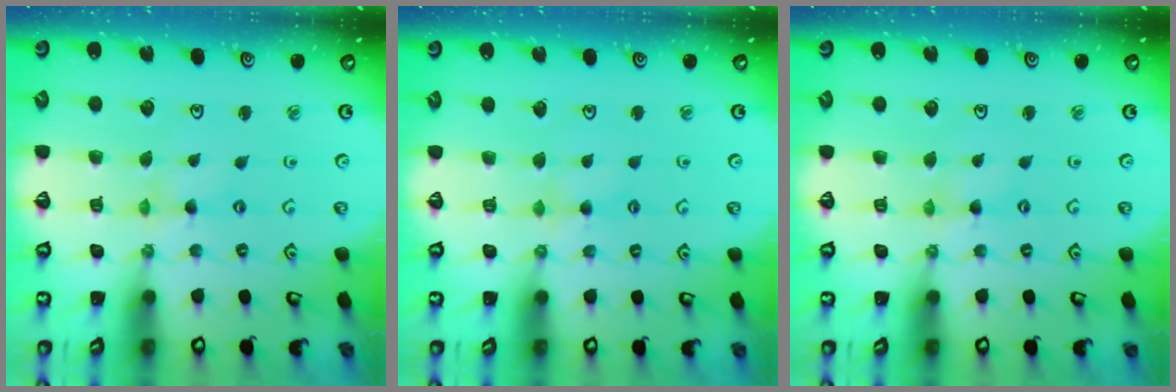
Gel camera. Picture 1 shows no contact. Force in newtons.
{"total": 2.8, "press": 2.8, "slide": 0.4}
{"total": 0.0}